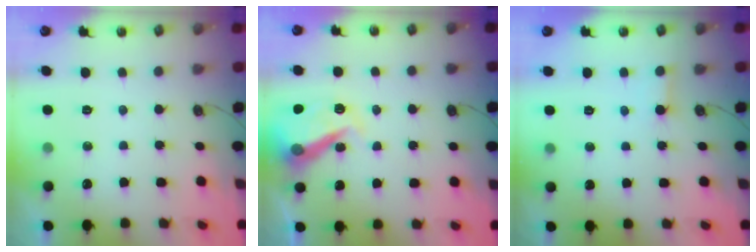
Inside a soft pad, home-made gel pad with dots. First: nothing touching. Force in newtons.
{"total": 16.2, "press": 16.2, "slide": 0.3}
{"total": 2.7, "press": 2.7, "slide": 0.2}